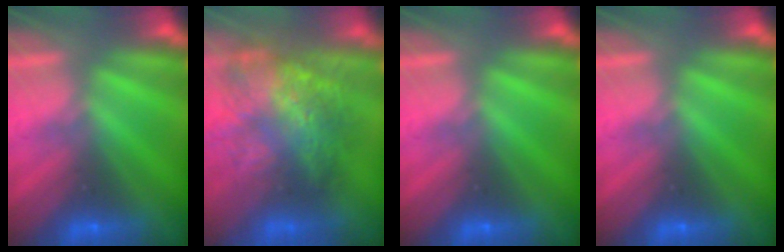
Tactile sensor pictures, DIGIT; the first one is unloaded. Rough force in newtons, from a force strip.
{"total": 7.2}
{"total": 0.0}
{"total": 0.0}